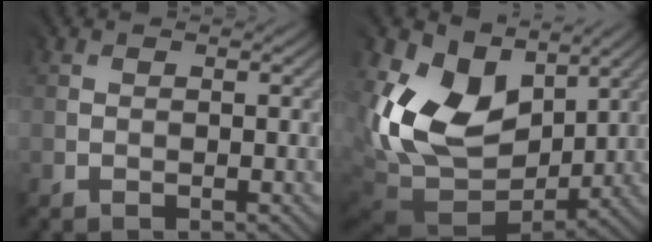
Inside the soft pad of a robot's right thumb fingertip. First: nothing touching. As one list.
[{"total": 15.0, "force": [5.6, 11.3, 8.1], "torque": [-0.185, 0.006, 0.117]}]